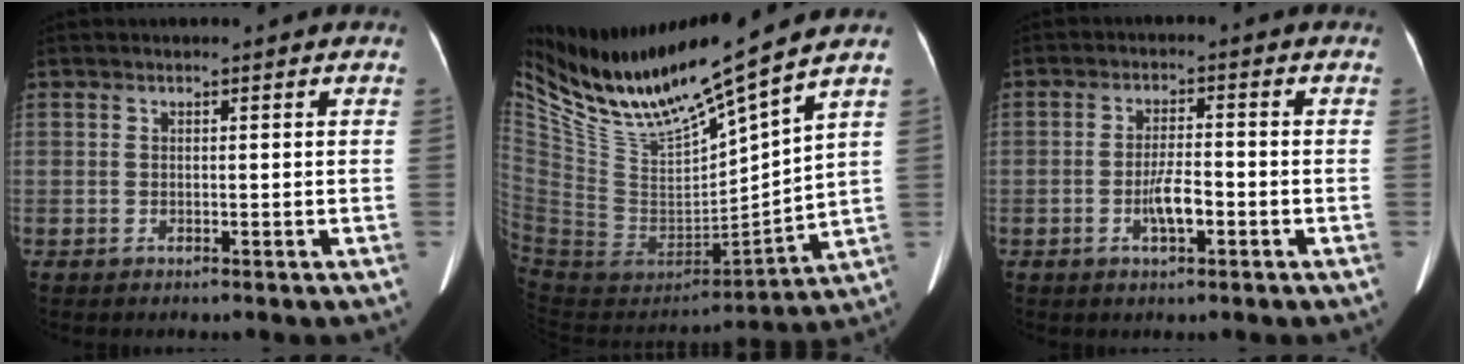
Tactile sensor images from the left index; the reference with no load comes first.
{"total": 21.0, "force": [18.0, 0.7, 10.7], "torque": [-0.202, -0.028, 0.343]}
{"total": 4.1, "force": [-1.6, 0.9, 3.7], "torque": [-0.070, 0.000, -0.029]}